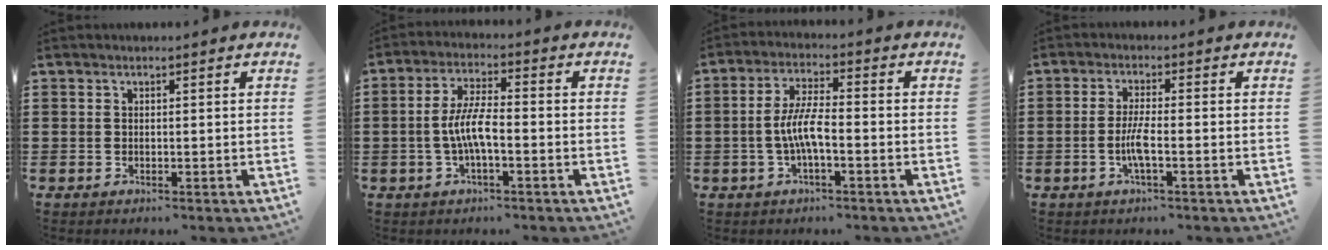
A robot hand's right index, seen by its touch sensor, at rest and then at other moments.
{"total": 6.1, "force": [-1.4, 1.6, 5.7], "torque": [-0.127, -0.002, -0.034]}
{"total": 6.0, "force": [-1.5, 1.5, 5.6], "torque": [-0.125, -0.003, -0.036]}
{"total": 3.4, "force": [-1.2, 0.4, 3.2], "torque": [-0.071, -0.005, -0.027]}